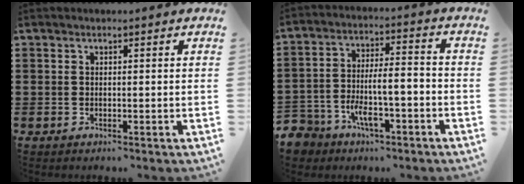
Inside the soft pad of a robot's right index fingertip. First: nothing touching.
{"total": 7.5, "force": [-4.3, 3.4, 5.1], "torque": [-0.114, -0.004, -0.087]}